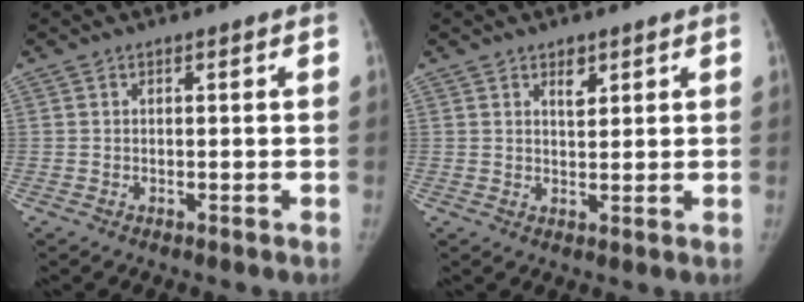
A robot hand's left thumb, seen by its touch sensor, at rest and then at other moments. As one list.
[{"total": 2.7, "force": [1.6, 1.6, 1.6], "torque": [-0.010, -0.010, 0.027]}]